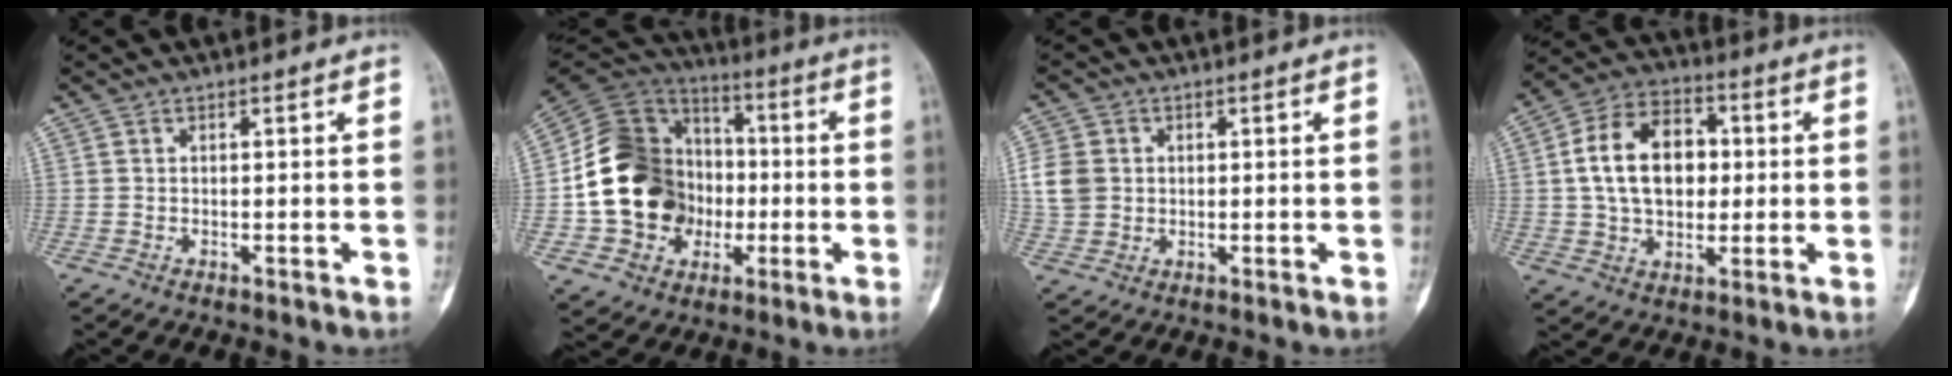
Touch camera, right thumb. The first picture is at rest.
{"total": 20.9, "force": [-2.2, 17.4, 11.5], "torque": [-0.174, 0.034, -0.032]}
{"total": 6.3, "force": [0.8, 5.3, 3.2], "torque": [-0.056, 0.003, 0.017]}
{"total": 15.7, "force": [1.7, 10.7, 11.3], "torque": [-0.167, 0.017, 0.026]}